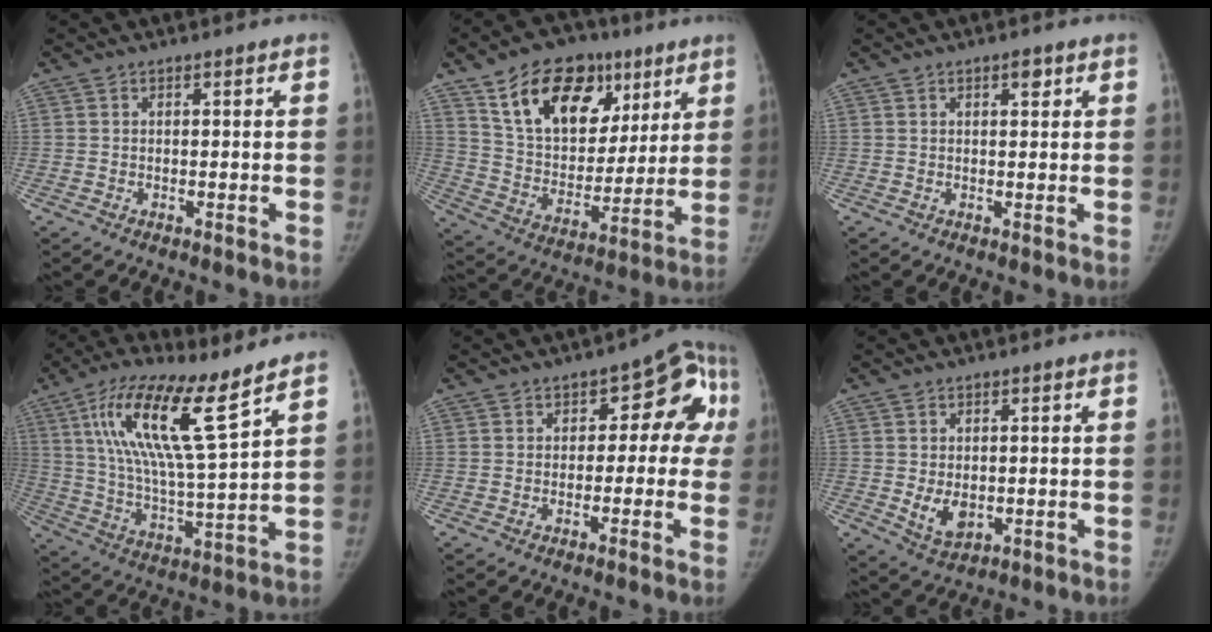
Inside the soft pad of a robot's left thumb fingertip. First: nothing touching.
{"total": 22.0, "force": [11.4, 13.8, 12.9], "torque": [-0.165, -0.026, 0.196]}
{"total": 1.8, "force": [1.0, 0.9, 1.3], "torque": [-0.011, -0.003, 0.014]}
{"total": 18.0, "force": [9.9, 3.1, 14.7], "torque": [-0.269, -0.045, 0.186]}
{"total": 9.1, "force": [0.3, 6.4, 6.4], "torque": [-0.010, 0.030, -0.013]}
{"total": 4.9, "force": [-0.3, 3.4, 3.5], "torque": [-0.048, -0.012, 0.008]}